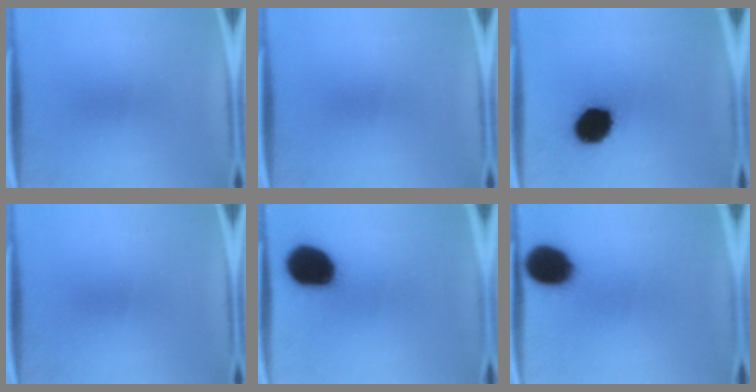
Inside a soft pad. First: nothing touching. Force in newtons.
{"total": 0.0}
{"total": 13.7}
{"total": 0.0}
{"total": 17.0}
{"total": 14.1}